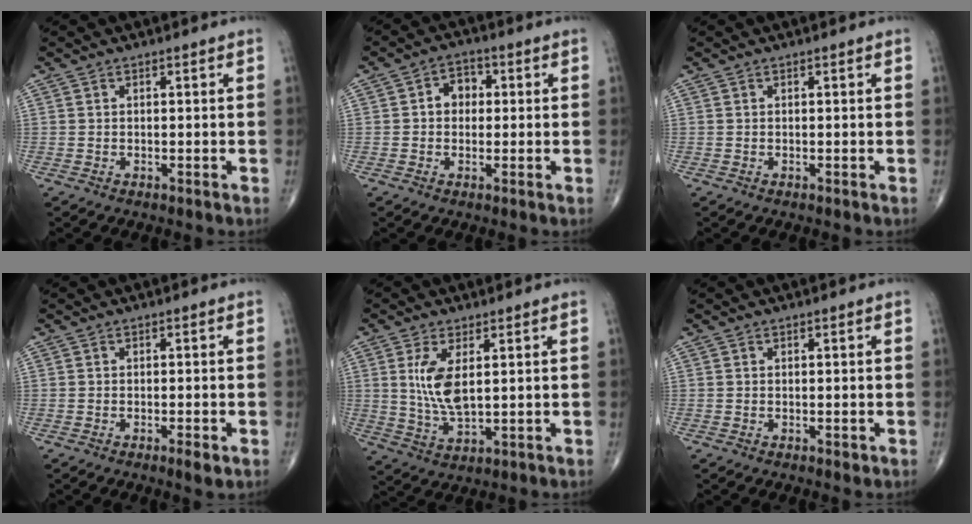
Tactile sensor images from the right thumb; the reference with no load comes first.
{"total": 4.6, "force": [0.4, 3.7, 2.7], "torque": [-0.020, 0.015, -0.001]}
{"total": 0.0}
{"total": 2.0, "force": [-0.9, 0.5, 1.7], "torque": [-0.027, -0.003, -0.016]}
{"total": 7.8, "force": [1.8, 3.3, 6.8], "torque": [-0.139, -0.017, 0.045]}
{"total": 0.7, "force": [-0.2, 0.4, 0.5], "torque": [-0.002, 0.000, -0.003]}